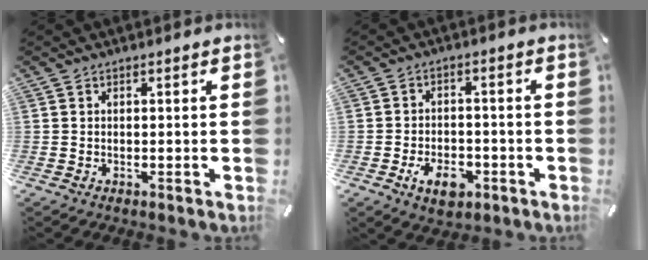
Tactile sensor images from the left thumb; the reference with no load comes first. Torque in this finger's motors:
{"motor_torque": [0.27, 1.74, -0.04, -0.09, 0.00]}